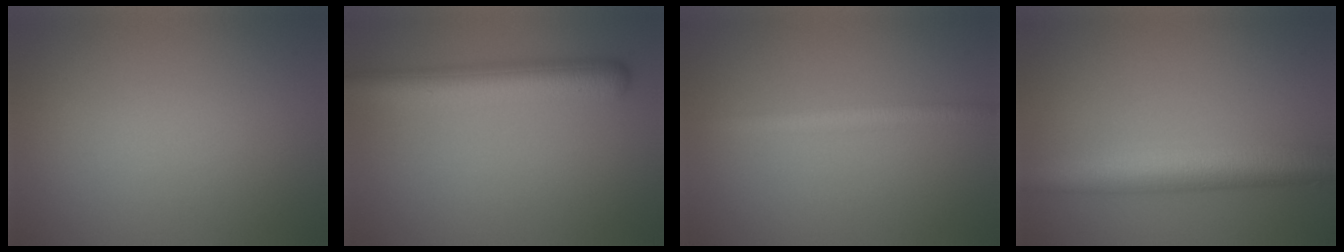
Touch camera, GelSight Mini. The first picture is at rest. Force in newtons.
{"total": 5.2, "press": 5.2, "slide": 0.1}
{"total": 2.2, "press": 2.2, "slide": 0.1}
{"total": 6.9, "press": 6.9, "slide": 0.4}